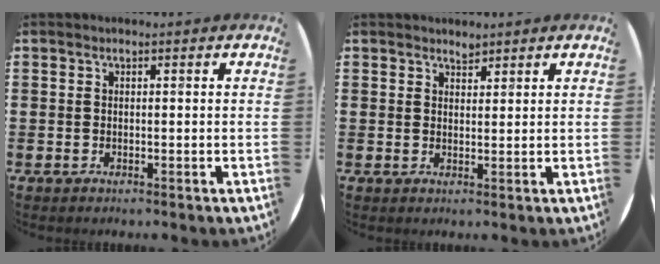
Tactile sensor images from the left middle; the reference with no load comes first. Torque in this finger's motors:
{"motor_torque": [0.13, -0.03, -0.01, 0.02]}